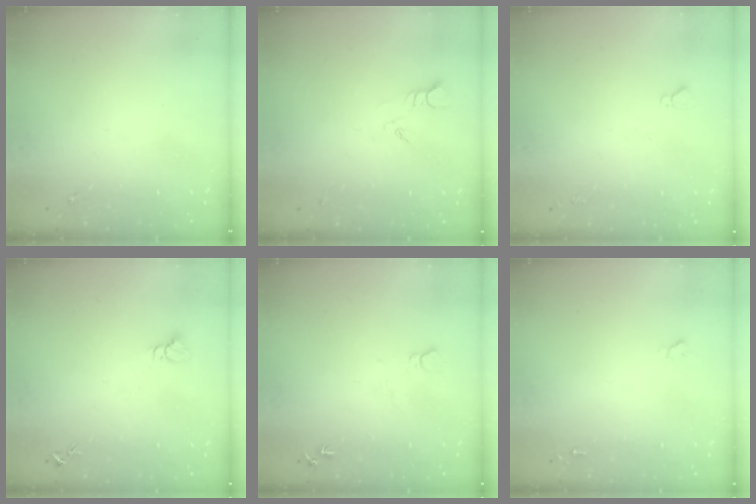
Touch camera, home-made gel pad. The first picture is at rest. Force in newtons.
{"total": 2.7, "press": 2.7, "slide": 0.3}
{"total": 4.9, "press": 4.9, "slide": 0.6}
{"total": 2.8, "press": 2.8, "slide": 0.1}
{"total": 6.6, "press": 6.6, "slide": 0.7}
{"total": 1.6, "press": 1.6, "slide": 0.2}